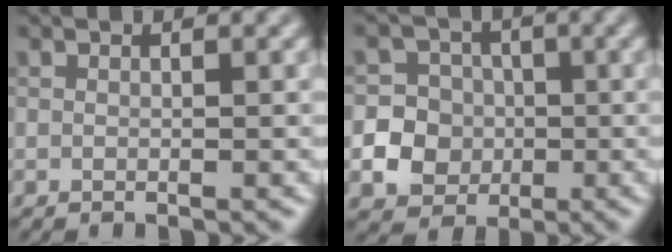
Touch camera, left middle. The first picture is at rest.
{"total": 9.7, "force": [-2.2, 9.2, 2.2], "torque": [-0.061, -0.007, -0.053]}